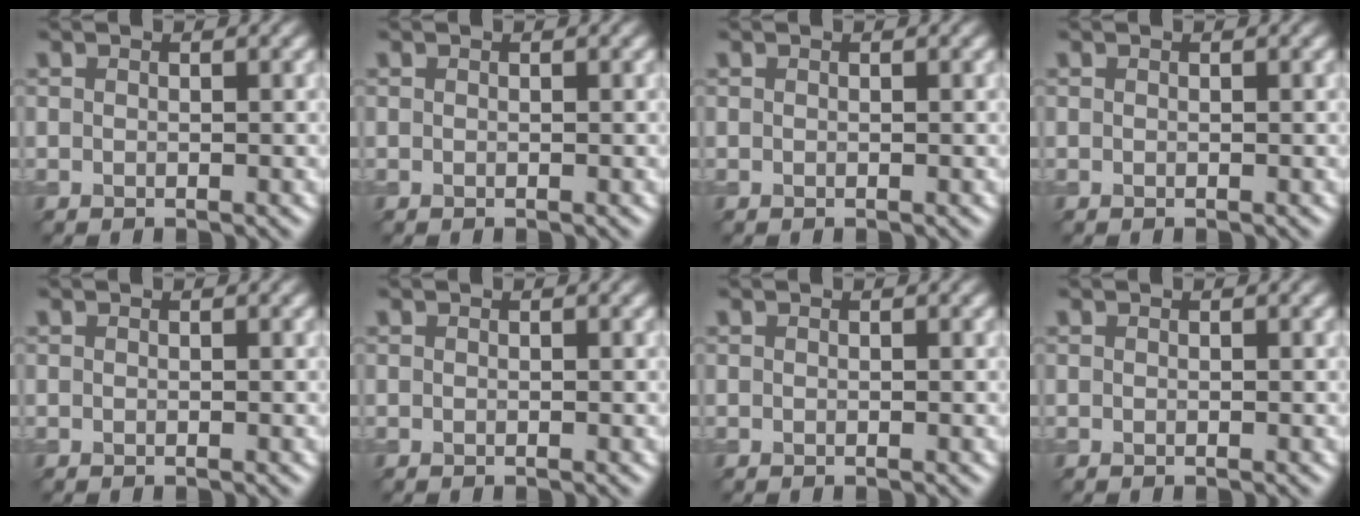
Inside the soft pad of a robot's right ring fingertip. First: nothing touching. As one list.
[{"total": 0.0}, {"total": 0.0}, {"total": 0.0}, {"total": 0.0}, {"total": 0.0}, {"total": 0.0}, {"total": 0.0}]